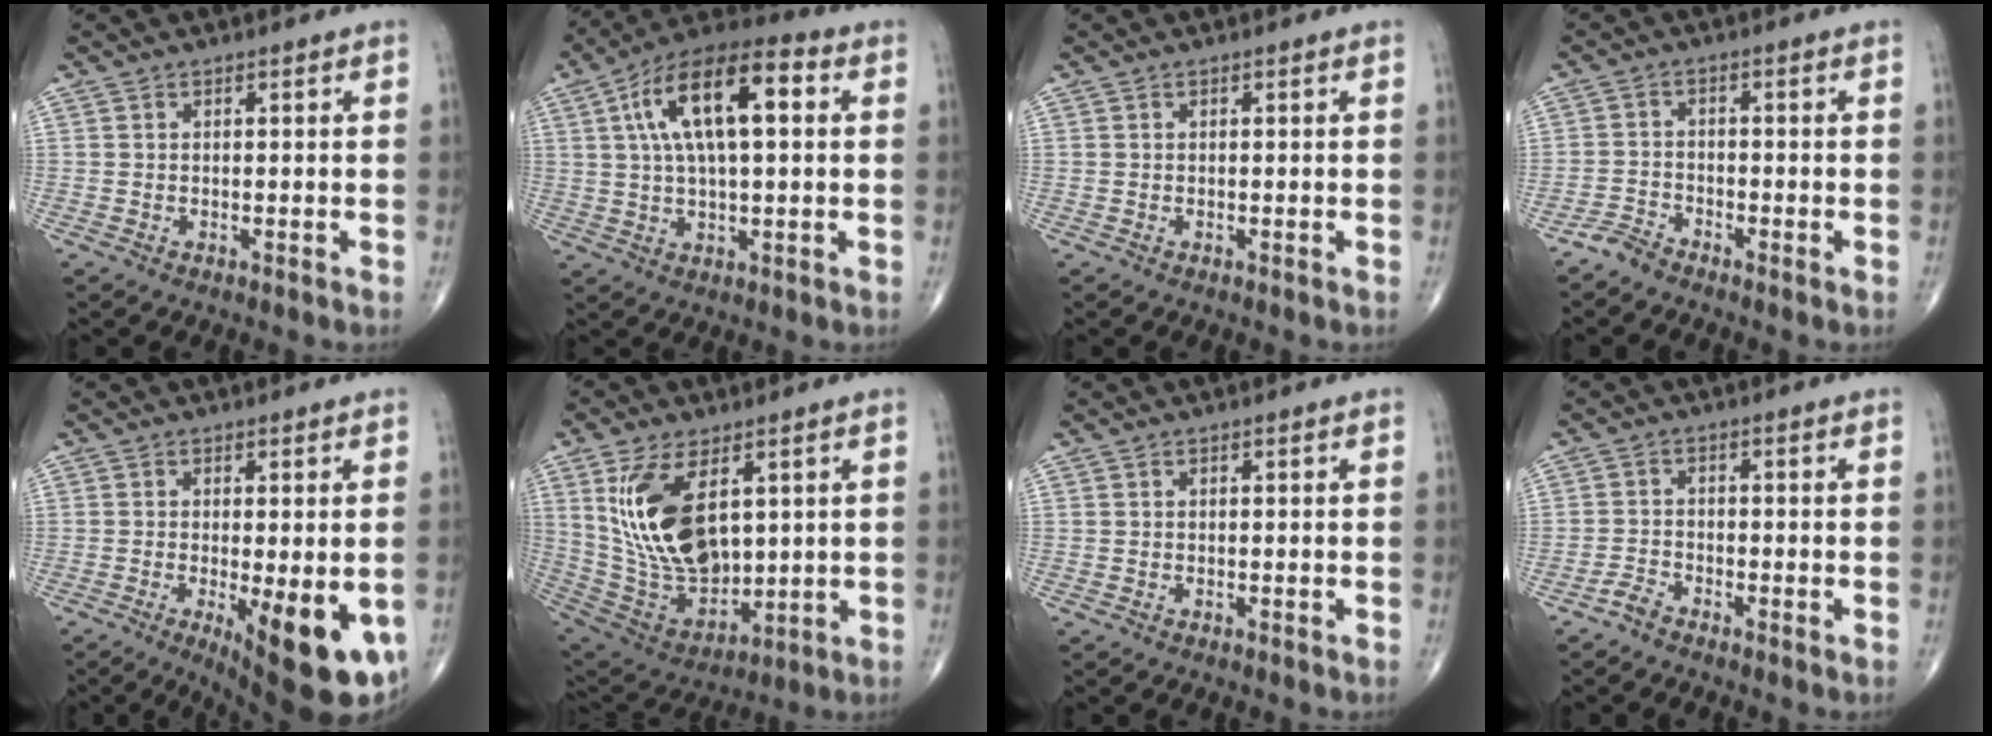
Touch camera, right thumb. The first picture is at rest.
{"total": 17.1, "force": [4.1, 6.9, 15.1], "torque": [-0.256, 0.026, 0.062]}
{"total": 0.0}
{"total": 2.6, "force": [-2.4, 0.6, 0.4], "torque": [-0.003, -0.002, -0.056]}
{"total": 14.2, "force": [-4.4, 4.4, 12.7], "torque": [-0.136, -0.019, -0.049]}
{"total": 18.6, "force": [5.2, 10.2, 14.7], "torque": [-0.260, -0.025, 0.121]}
{"total": 0.0}
{"total": 2.0, "force": [-1.8, 0.5, 0.7], "torque": [-0.014, 0.001, -0.042]}